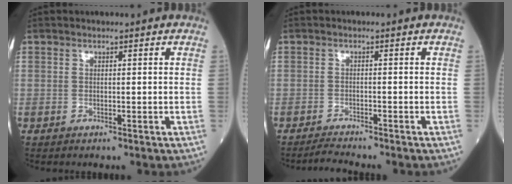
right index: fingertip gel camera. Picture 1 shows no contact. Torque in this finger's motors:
{"motor_torque": [-0.06, -0.10, 0.01, 0.02]}